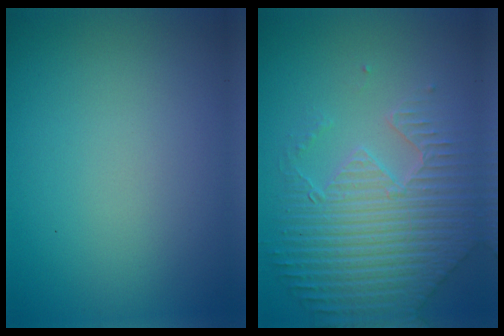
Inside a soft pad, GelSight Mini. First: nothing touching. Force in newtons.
{"total": 6.6, "press": 5.3, "slide": 4.0}